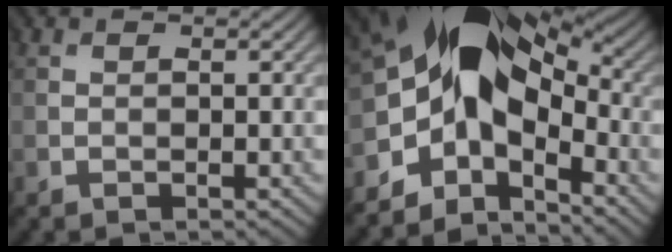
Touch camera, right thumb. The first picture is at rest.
{"total": 13.0, "force": [-1.1, 8.8, 9.6], "torque": [-0.152, 0.001, -0.029]}